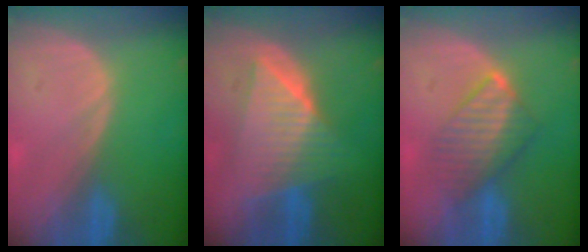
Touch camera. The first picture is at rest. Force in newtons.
{"total": 8.8, "press": 8.8, "slide": 0.5}
{"total": 6.4, "press": 6.4, "slide": 0.8}